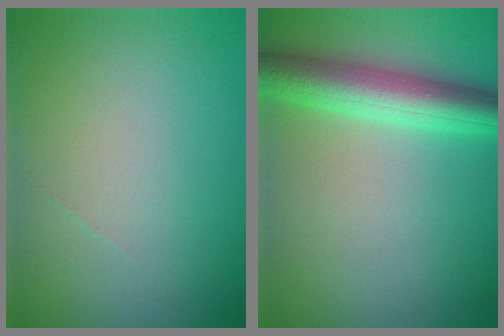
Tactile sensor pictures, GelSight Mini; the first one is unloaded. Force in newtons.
{"total": 5.8, "press": 5.8, "slide": 0.0}